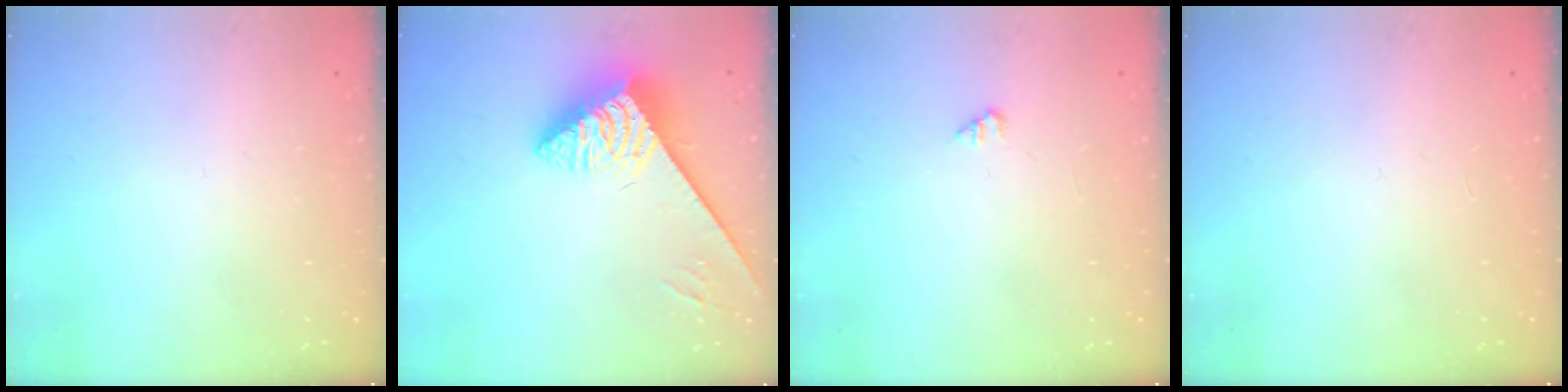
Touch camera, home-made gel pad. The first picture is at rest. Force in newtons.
{"total": 3.8, "press": 3.7, "slide": 0.8}
{"total": 1.0, "press": 1.0, "slide": 0.2}
{"total": 0.0}